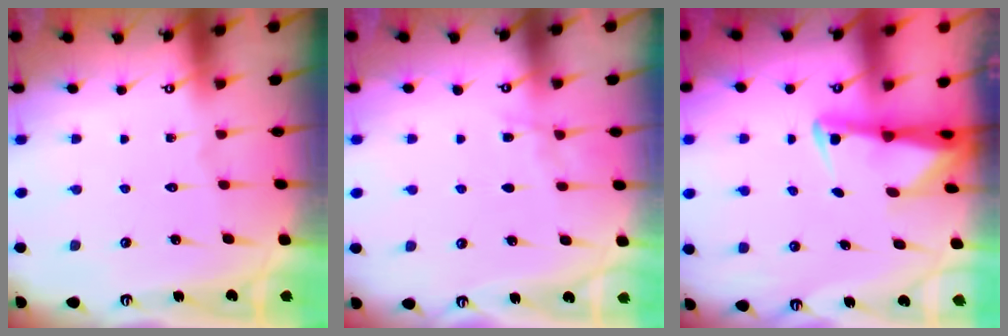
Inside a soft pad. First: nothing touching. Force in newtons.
{"total": 3.5, "press": 3.5, "slide": 0.4}
{"total": 2.4, "press": 2.3, "slide": 0.4}